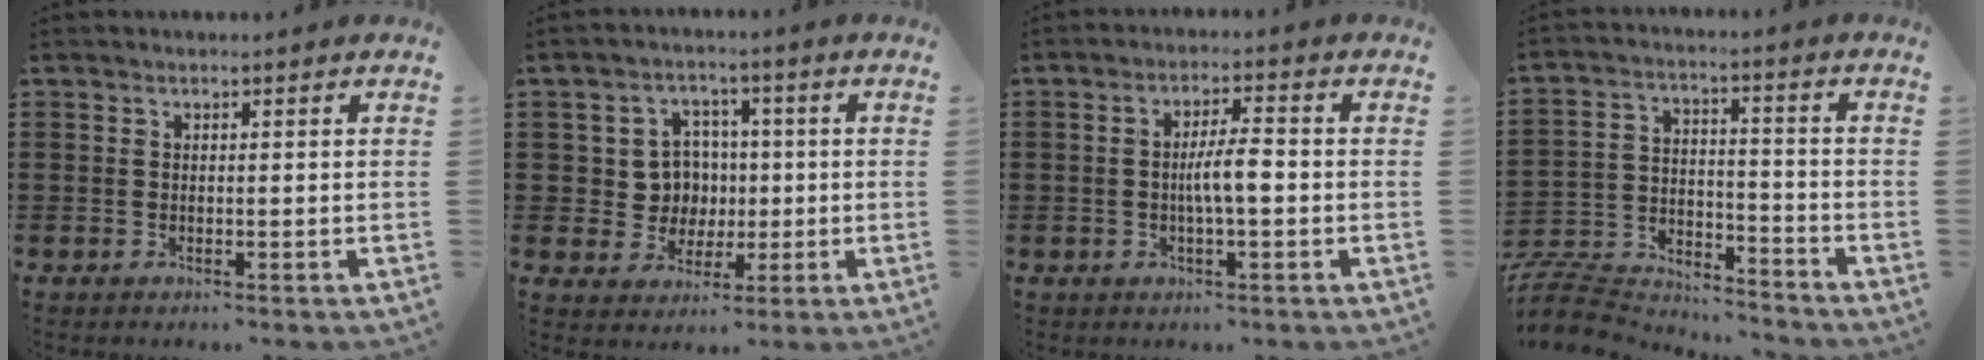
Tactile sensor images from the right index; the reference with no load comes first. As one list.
[{"total": 6.3, "force": [0.4, 5.8, 2.4], "torque": [-0.062, 0.014, 0.007]}, {"total": 4.8, "force": [-0.6, 0.9, 4.7], "torque": [-0.083, 0.005, -0.012]}, {"total": 7.7, "force": [-7.5, 1.5, 1.1], "torque": [-0.042, 0.004, -0.155]}]